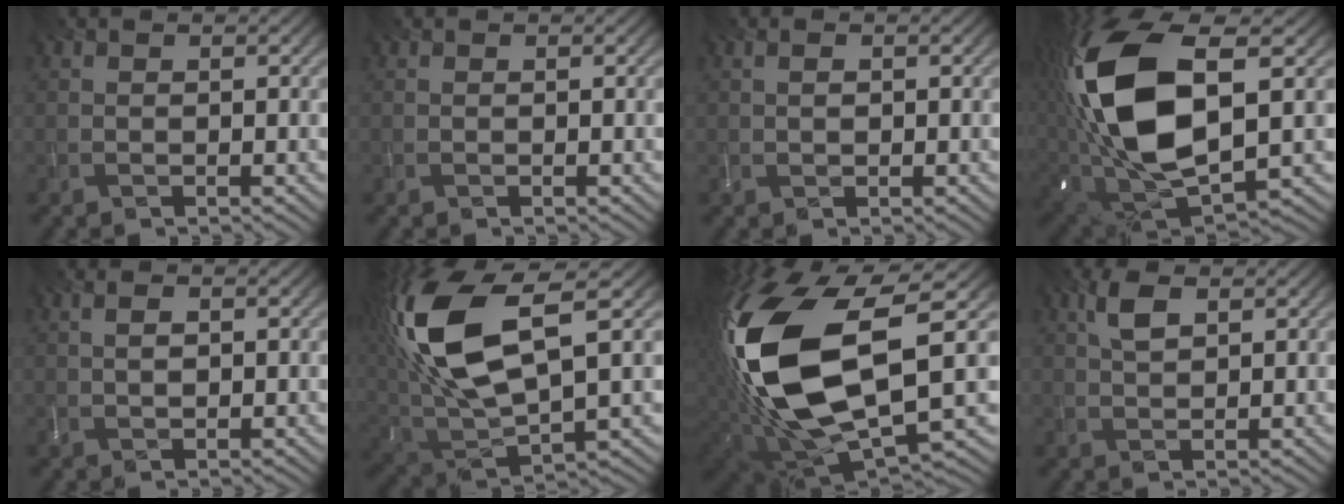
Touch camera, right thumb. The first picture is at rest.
{"total": 0.0}
{"total": 1.2, "force": [0.2, 0.7, 0.9], "torque": [-0.020, 0.001, 0.005]}
{"total": 18.2, "force": [2.7, 10.1, 14.9], "torque": [-0.343, -0.009, 0.058]}
{"total": 1.8, "force": [0.4, 0.9, 1.5], "torque": [-0.034, 0.002, 0.009]}
{"total": 16.4, "force": [5.0, 7.5, 13.6], "torque": [-0.324, 0.013, 0.100]}
{"total": 19.4, "force": [2.0, 10.0, 16.6], "torque": [-0.392, -0.022, 0.038]}
{"total": 3.3, "force": [1.6, 1.5, 2.5], "torque": [-0.061, 0.005, 0.032]}